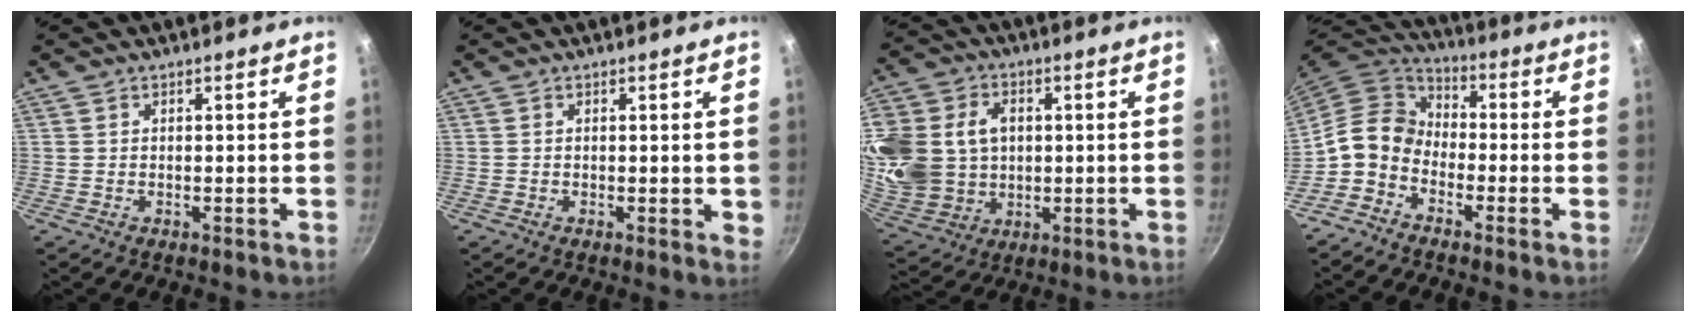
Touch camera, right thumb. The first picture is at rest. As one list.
[{"total": 1.7, "force": [0.1, 0.7, 1.6], "torque": [-0.016, -0.004, 0.001]}, {"total": 24.6, "force": [3.6, 19.7, 14.3], "torque": [-0.333, 0.023, 0.078]}, {"total": 8.9, "force": [-3.5, 6.6, 4.8], "torque": [-0.068, 0.051, -0.094]}]